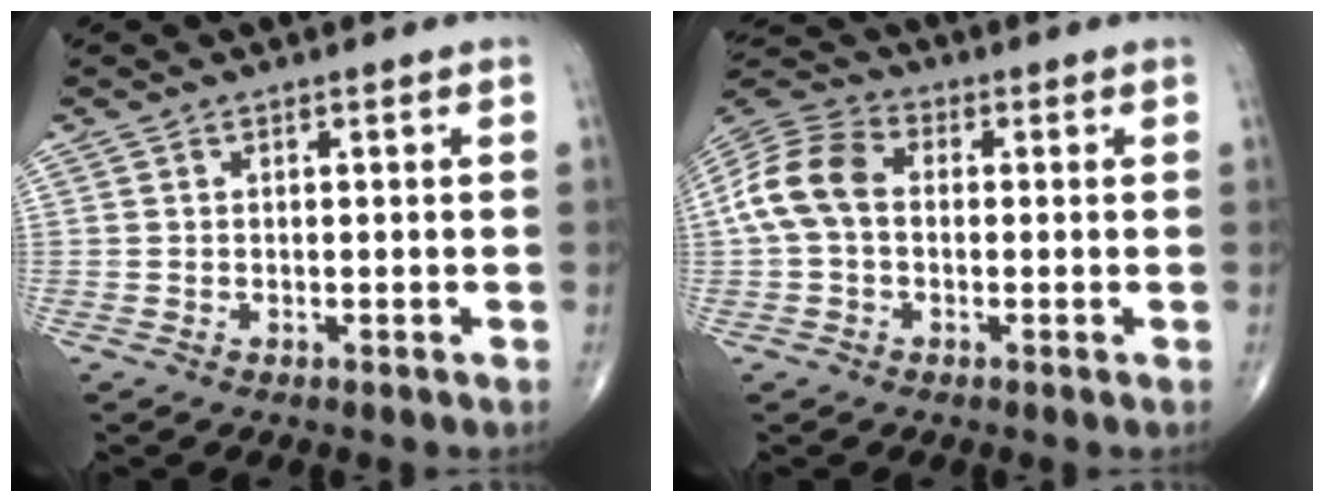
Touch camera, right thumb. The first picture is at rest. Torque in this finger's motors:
{"motor_torque": [-0.07, 0.36, 0.47, -0.45, 0.36]}